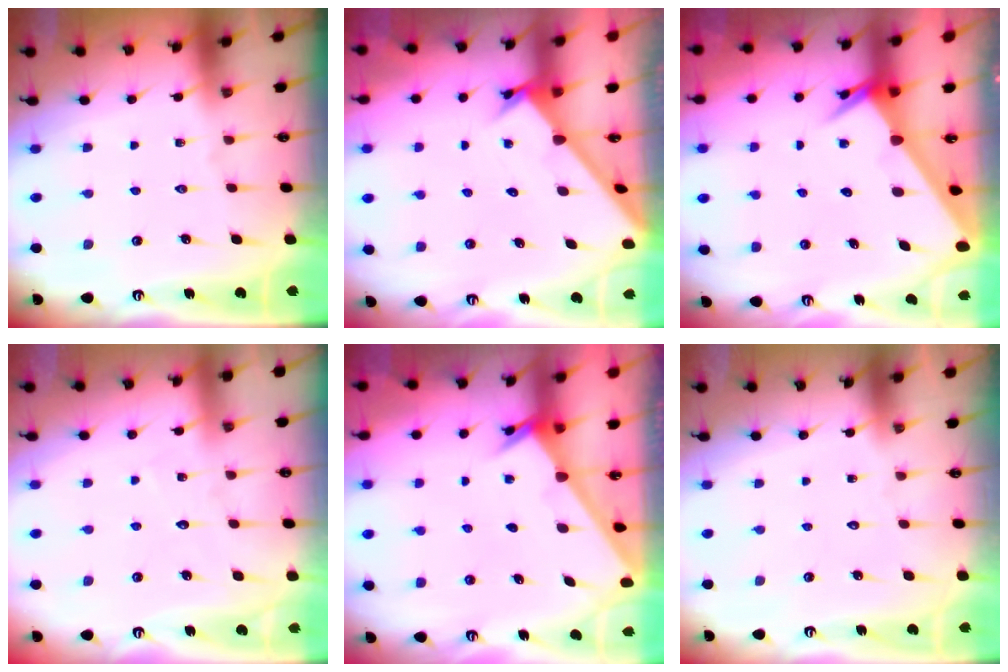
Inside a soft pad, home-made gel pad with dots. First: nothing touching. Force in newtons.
{"total": 2.1, "press": 2.1, "slide": 0.1}
{"total": 3.3, "press": 3.3, "slide": 0.2}
{"total": 4.0, "press": 4.0, "slide": 0.4}
{"total": 2.4, "press": 2.4, "slide": 0.2}
{"total": 1.7, "press": 1.6, "slide": 0.2}